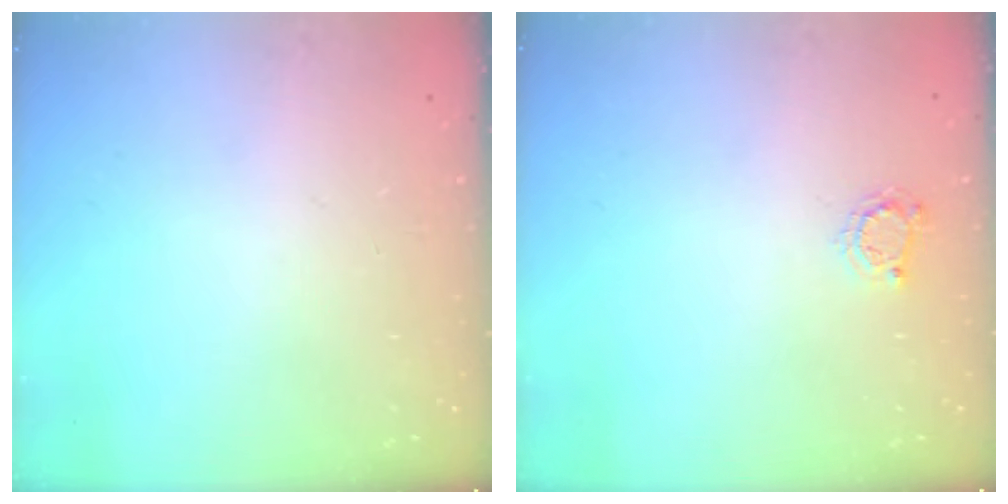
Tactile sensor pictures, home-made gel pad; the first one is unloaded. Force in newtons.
{"total": 3.8, "press": 3.7, "slide": 0.4}